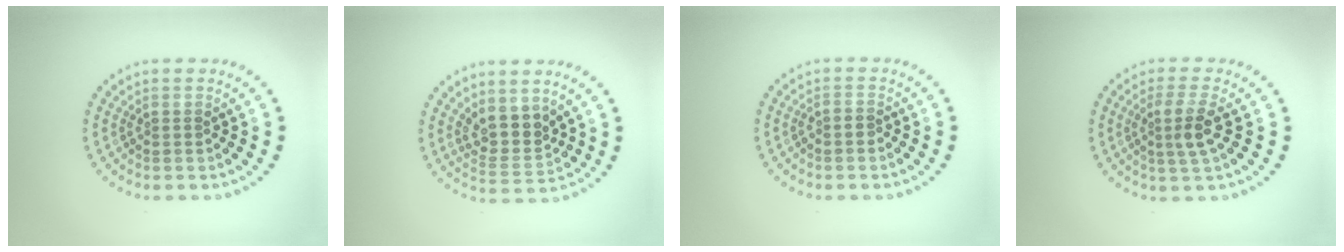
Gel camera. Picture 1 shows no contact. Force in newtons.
{"total": 3.5, "press": 2.9, "slide": 2.0}
{"total": 0.7, "press": 0.5, "slide": 0.5}
{"total": 2.7, "press": 2.4, "slide": 1.3}